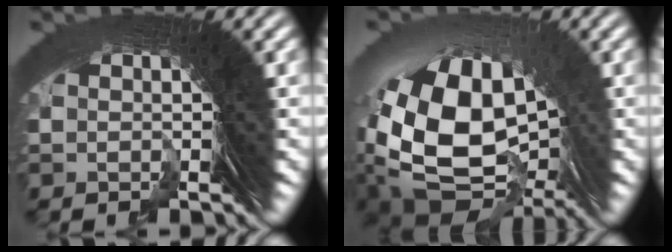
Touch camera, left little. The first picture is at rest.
{"total": 11.6, "force": [-2.5, 8.0, 8.0], "torque": [-0.177, -0.059, -0.008]}